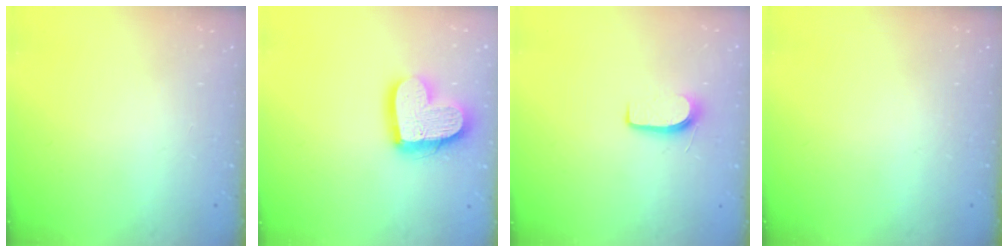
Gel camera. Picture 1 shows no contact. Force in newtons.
{"total": 18.3, "press": 18.3, "slide": 1.6}
{"total": 6.1, "press": 6.1, "slide": 0.6}
{"total": 0.0}